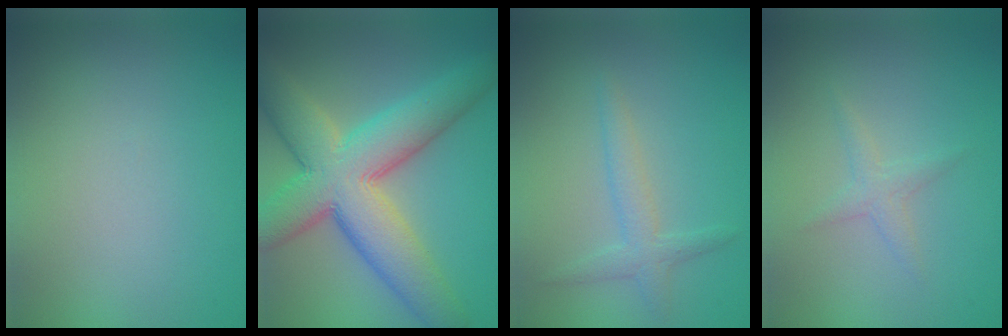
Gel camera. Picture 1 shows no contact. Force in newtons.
{"total": 11.5, "press": 11.5, "slide": 0.5}
{"total": 2.0, "press": 2.0, "slide": 0.1}
{"total": 1.2, "press": 1.2, "slide": 0.0}